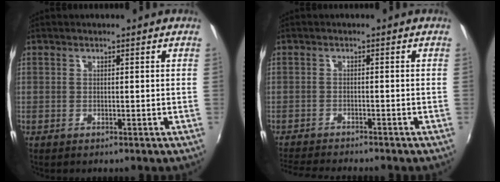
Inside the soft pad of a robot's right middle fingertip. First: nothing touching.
{"total": 6.8, "force": [-6.4, 0.2, 2.3], "torque": [-0.065, -0.021, -0.109]}